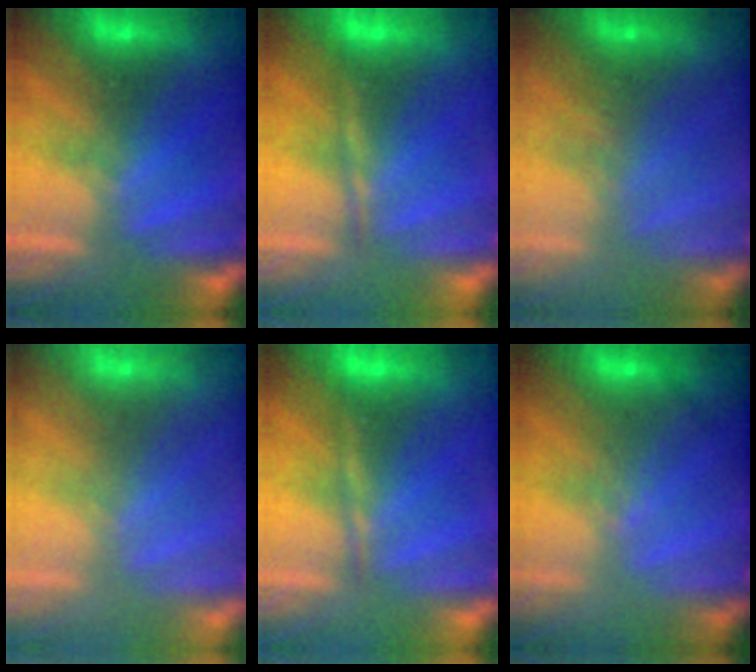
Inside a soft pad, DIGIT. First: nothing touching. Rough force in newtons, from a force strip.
{"total": 1.7}
{"total": 2.9}
{"total": 2.9}
{"total": 1.7}
{"total": 2.8}